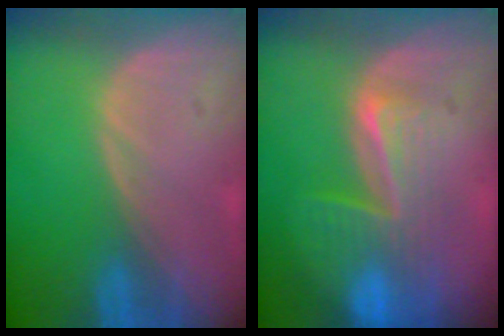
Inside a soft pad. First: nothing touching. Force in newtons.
{"total": 7.8, "press": 7.2, "slide": 3.1}